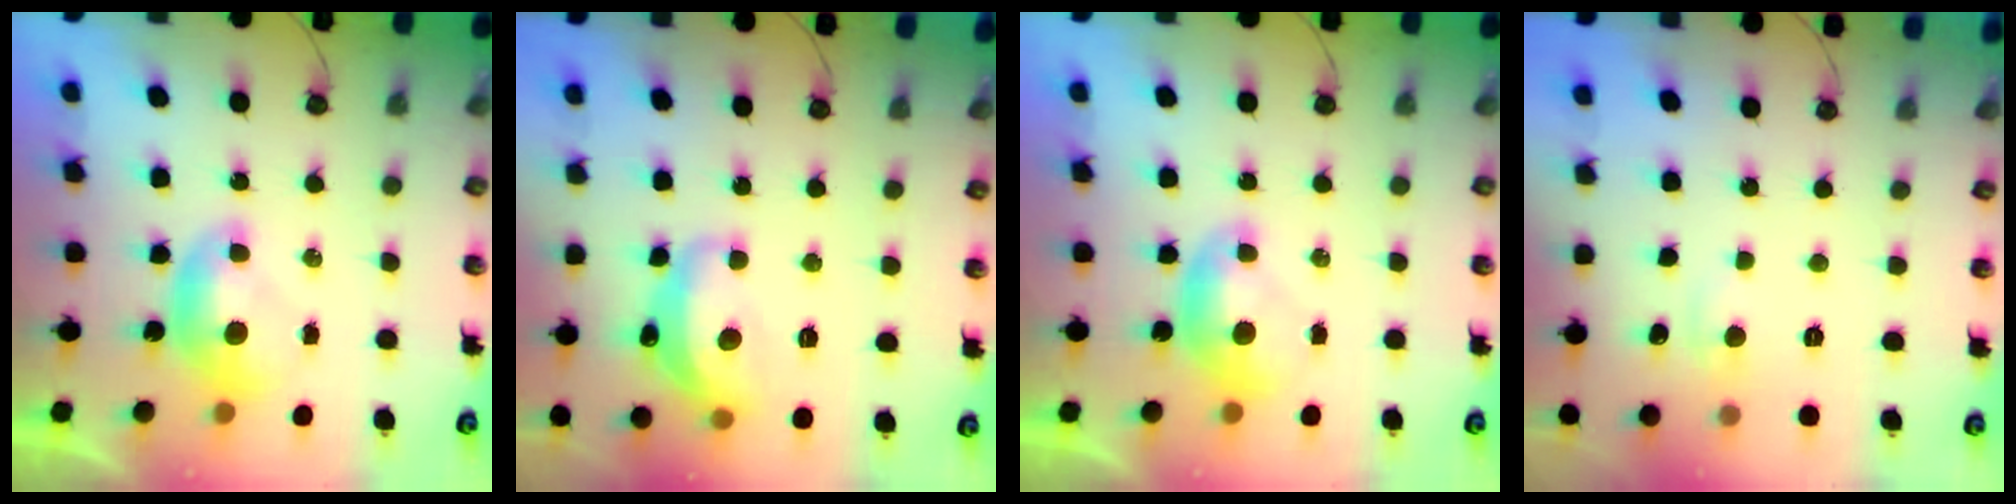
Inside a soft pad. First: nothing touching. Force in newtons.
{"total": 8.5, "press": 8.5, "slide": 0.8}
{"total": 0.0}
{"total": 1.2, "press": 1.0, "slide": 0.6}